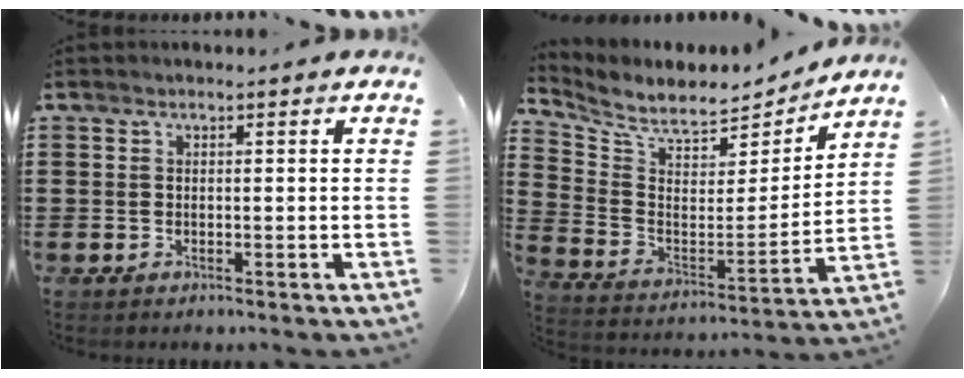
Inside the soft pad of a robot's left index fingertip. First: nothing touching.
{"total": 7.0, "force": [6.5, 1.6, 1.9], "torque": [-0.076, -0.052, 0.110]}